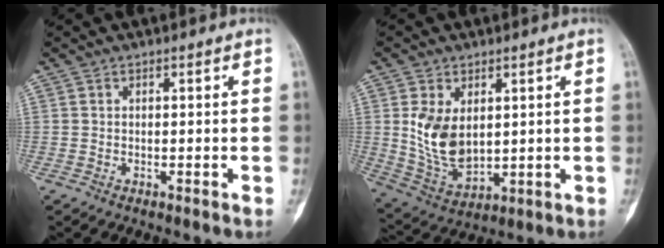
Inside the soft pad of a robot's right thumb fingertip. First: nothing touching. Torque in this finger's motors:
{"motor_torque": [-0.05, 0.50, 0.80, 0.78, 0.09]}